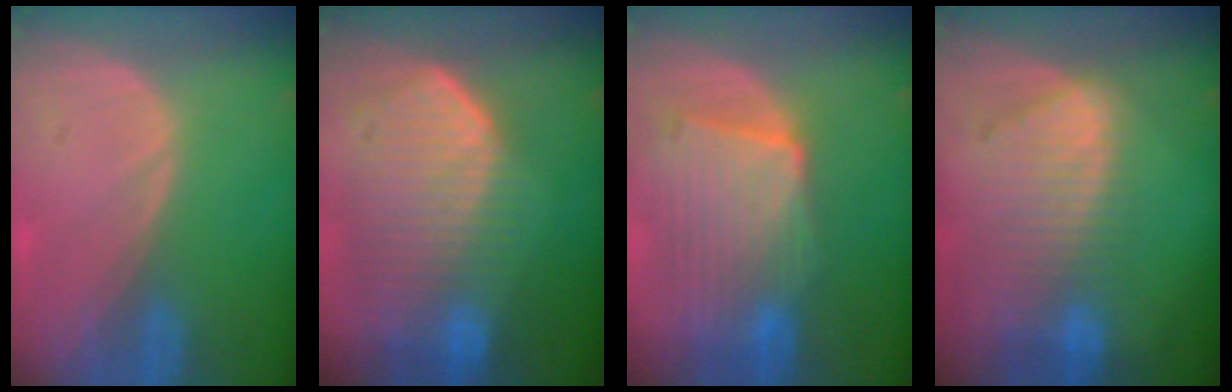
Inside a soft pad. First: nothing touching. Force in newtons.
{"total": 10.7, "press": 9.4, "slide": 5.2}
{"total": 10.3, "press": 9.1, "slide": 4.9}
{"total": 8.8, "press": 7.9, "slide": 4.0}